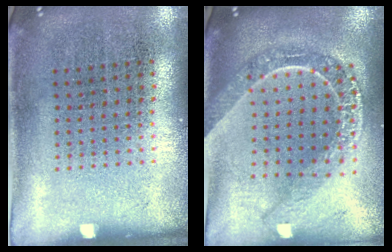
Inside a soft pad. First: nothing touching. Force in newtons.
{"total": 2.1, "press": 1.9, "slide": 1.0}